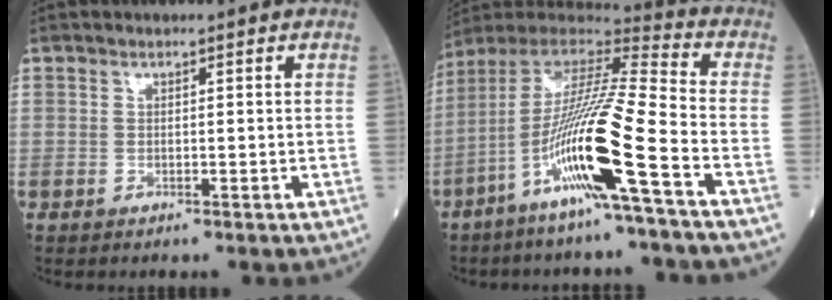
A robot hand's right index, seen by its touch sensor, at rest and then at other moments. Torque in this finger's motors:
{"motor_torque": [1.83, -0.31, 1.05, 0.21]}